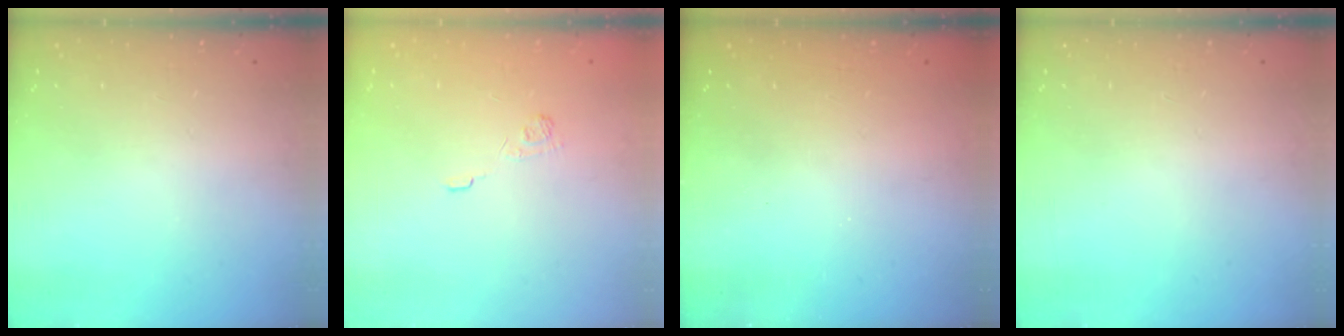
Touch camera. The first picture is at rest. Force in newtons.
{"total": 2.3, "press": 1.9, "slide": 1.4}
{"total": 2.4, "press": 2.2, "slide": 0.8}
{"total": 0.0}